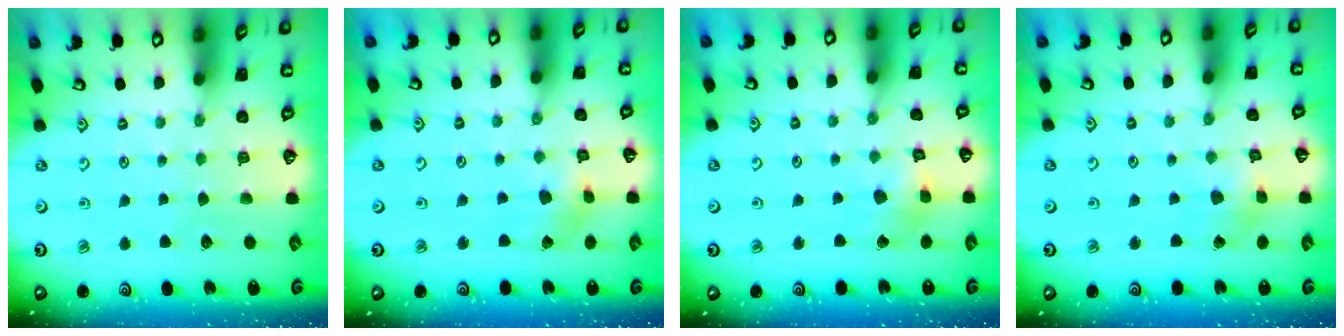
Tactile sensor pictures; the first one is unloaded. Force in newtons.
{"total": 4.5, "press": 4.5, "slide": 0.5}
{"total": 4.9, "press": 4.9, "slide": 0.7}
{"total": 2.7, "press": 2.7, "slide": 0.2}